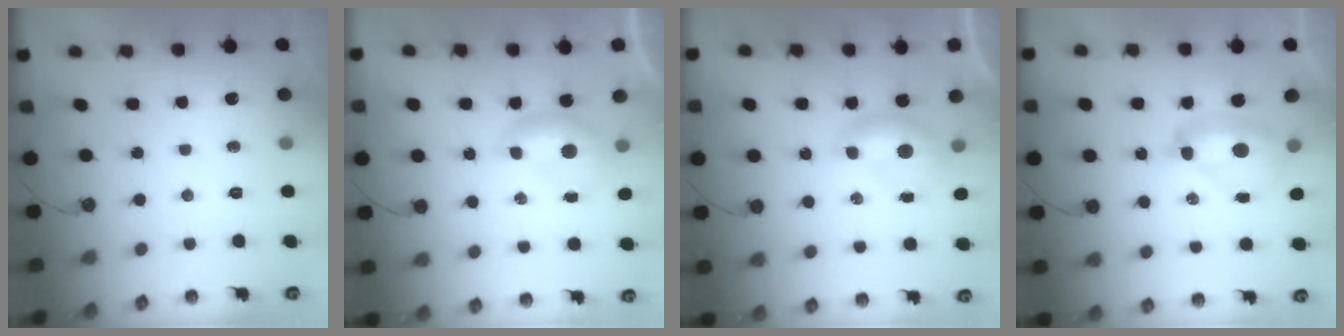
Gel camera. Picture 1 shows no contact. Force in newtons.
{"total": 0.0}
{"total": 0.0}
{"total": 4.5, "press": 4.4, "slide": 0.6}